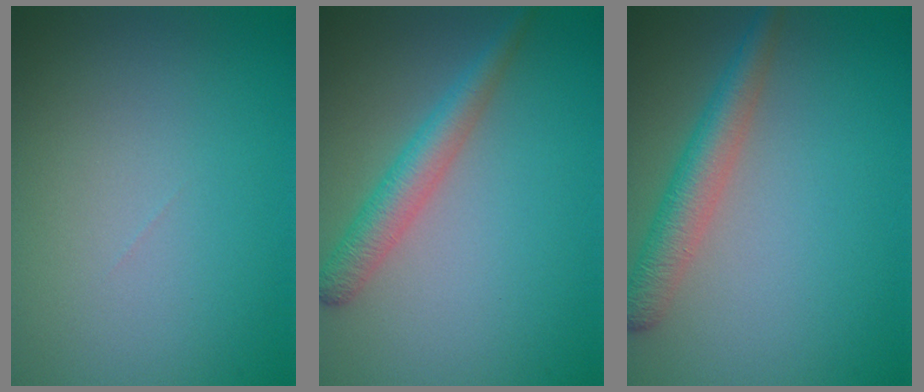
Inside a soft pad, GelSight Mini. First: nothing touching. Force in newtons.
{"total": 3.1, "press": 3.1, "slide": 0.1}
{"total": 3.7, "press": 3.6, "slide": 0.3}